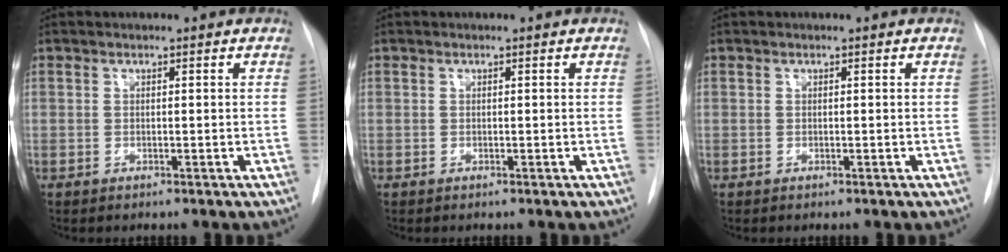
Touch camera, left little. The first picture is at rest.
{"total": 0.0}
{"total": 0.0}